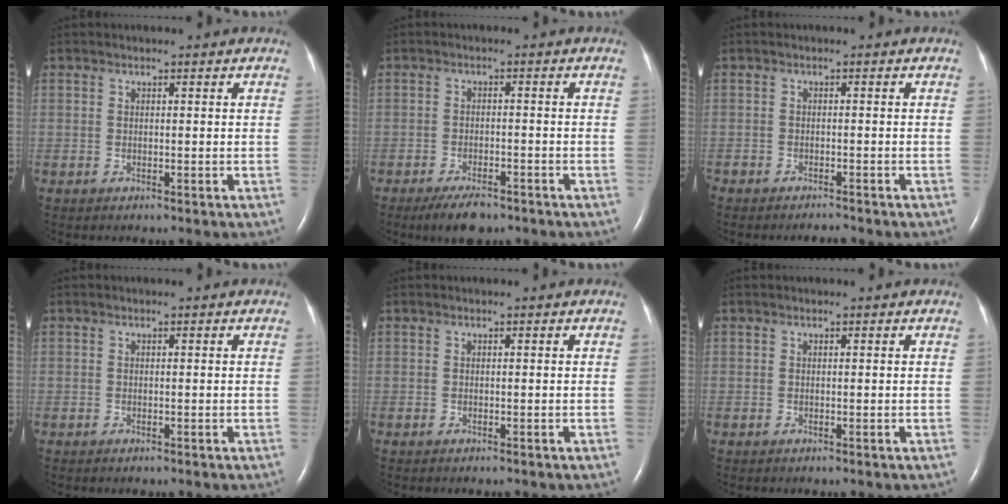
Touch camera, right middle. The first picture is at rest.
{"total": 4.9, "force": [-3.7, 1.7, 2.8], "torque": [-0.054, -0.004, -0.058]}
{"total": 1.8, "force": [-1.7, 0.4, 0.4], "torque": [-0.011, -0.005, -0.026]}
{"total": 0.0}
{"total": 0.0}
{"total": 0.0}